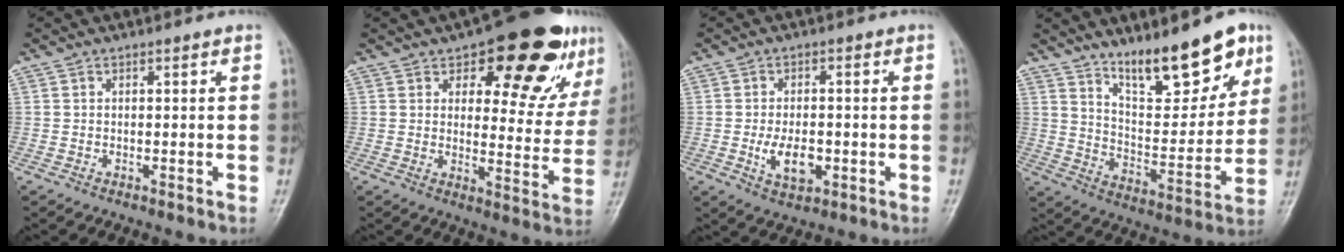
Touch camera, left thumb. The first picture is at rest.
{"total": 19.5, "force": [10.7, 8.5, 13.9], "torque": [-0.128, -0.034, 0.148]}
{"total": 6.6, "force": [-1.6, 4.0, 5.1], "torque": [-0.079, 0.001, -0.023]}
{"total": 16.7, "force": [11.3, 5.6, 11.0], "torque": [-0.118, -0.073, 0.190]}